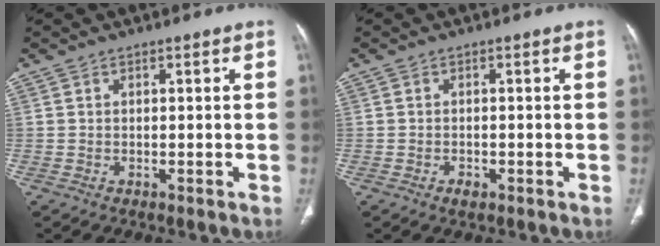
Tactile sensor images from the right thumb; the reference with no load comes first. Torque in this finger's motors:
{"motor_torque": [-0.16, 0.22, -0.24, 0.37, 0.02]}